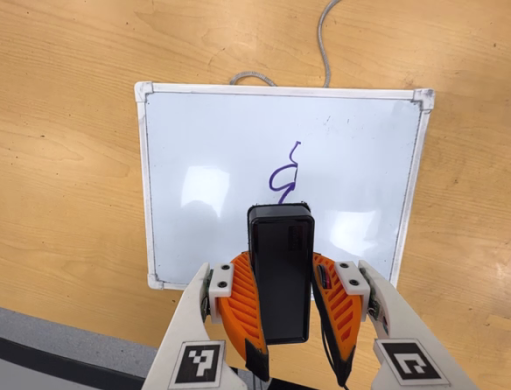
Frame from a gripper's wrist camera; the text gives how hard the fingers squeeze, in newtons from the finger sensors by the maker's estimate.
{"total": 7.6, "left": 6.7, "right": 8.5}